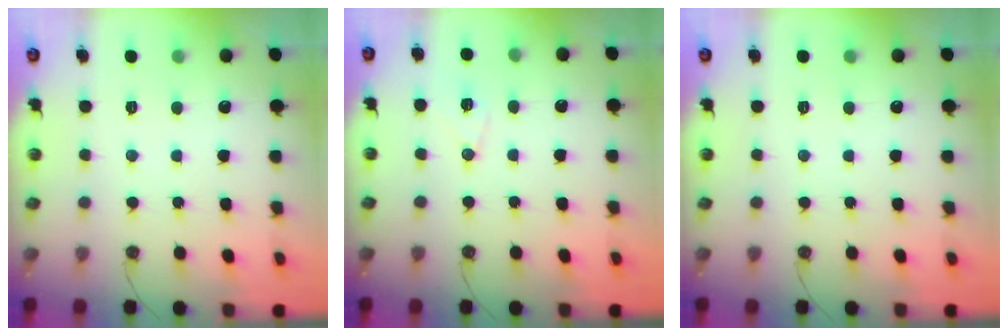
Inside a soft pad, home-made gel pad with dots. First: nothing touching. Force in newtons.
{"total": 7.4, "press": 7.4, "slide": 0.7}
{"total": 0.0}